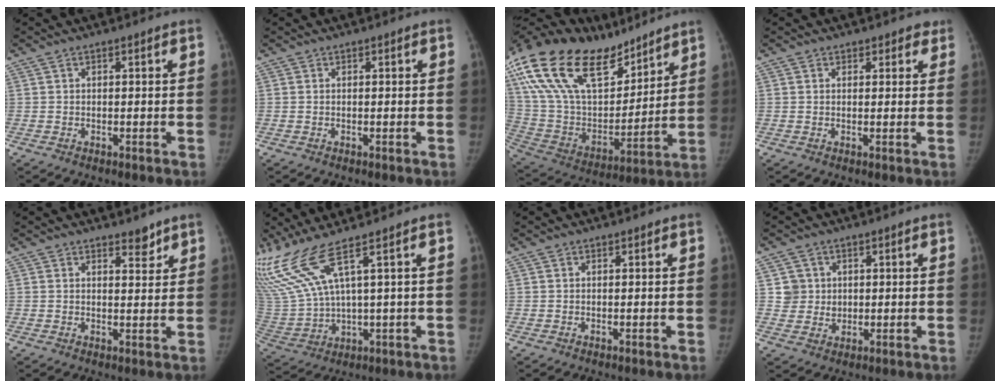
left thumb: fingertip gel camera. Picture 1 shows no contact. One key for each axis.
{"total": 0.0}
{"total": 33.4, "fx": 21.5, "fy": 15.6, "fz": 20.3, "tx": -0.391, "ty": -0.026, "tz": 0.384}
{"total": 2.1, "fx": 1.5, "fy": 1.5, "fz": 0.2, "tx": 0.026, "ty": -0.005, "tz": 0.011}
{"total": 2.6, "fx": 2.2, "fy": 1.0, "fz": 0.9, "tx": 0.003, "ty": -0.018, "tz": 0.032}
{"total": 10.1, "fx": 6.9, "fy": -0.6, "fz": 7.4, "tx": -0.186, "ty": -0.028, "tz": 0.161}
{"total": 0.0}
{"total": 4.4, "fx": 1.3, "fy": 4.2, "fz": 0.2, "tx": 0.022, "ty": -0.003, "tz": 0.024}